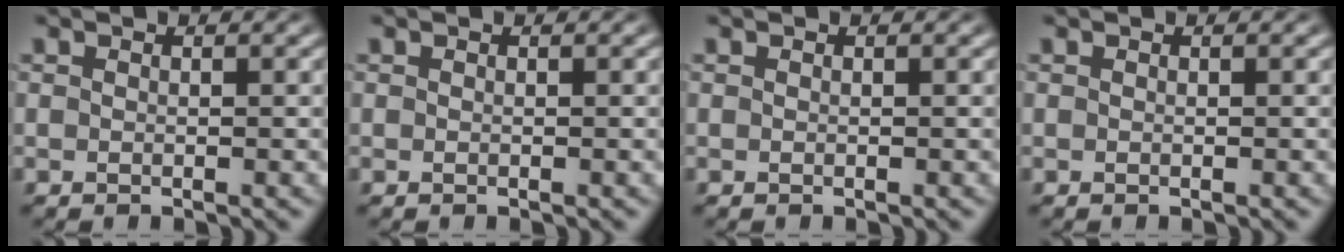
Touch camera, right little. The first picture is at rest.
{"total": 0.0}
{"total": 0.0}
{"total": 0.0}